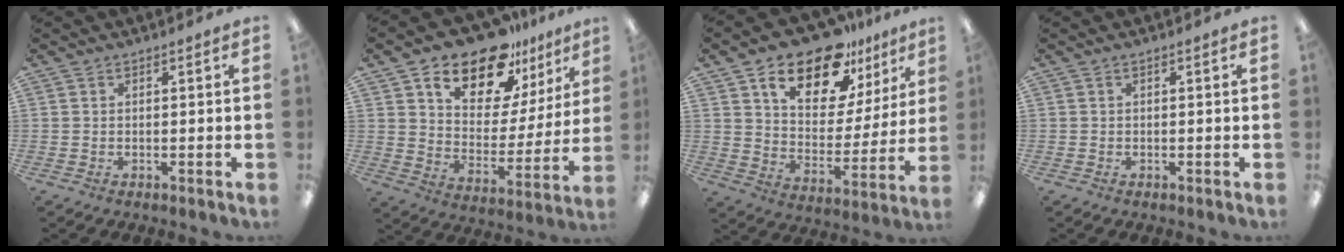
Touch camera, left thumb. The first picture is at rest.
{"total": 16.7, "force": [13.6, 7.3, 6.4], "torque": [-0.118, -0.104, 0.240]}
{"total": 18.1, "force": [13.1, 8.4, 9.2], "torque": [-0.157, -0.078, 0.228]}
{"total": 0.0}